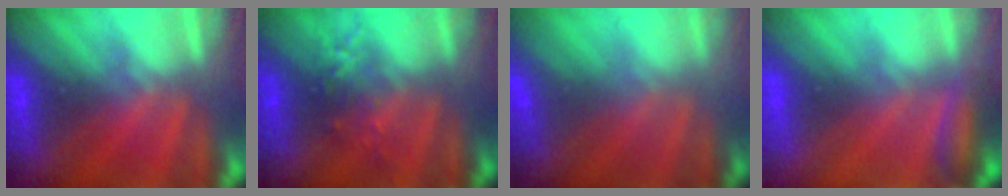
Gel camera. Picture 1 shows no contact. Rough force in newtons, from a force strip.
{"total": 2.6}
{"total": 2.8}
{"total": 2.8}